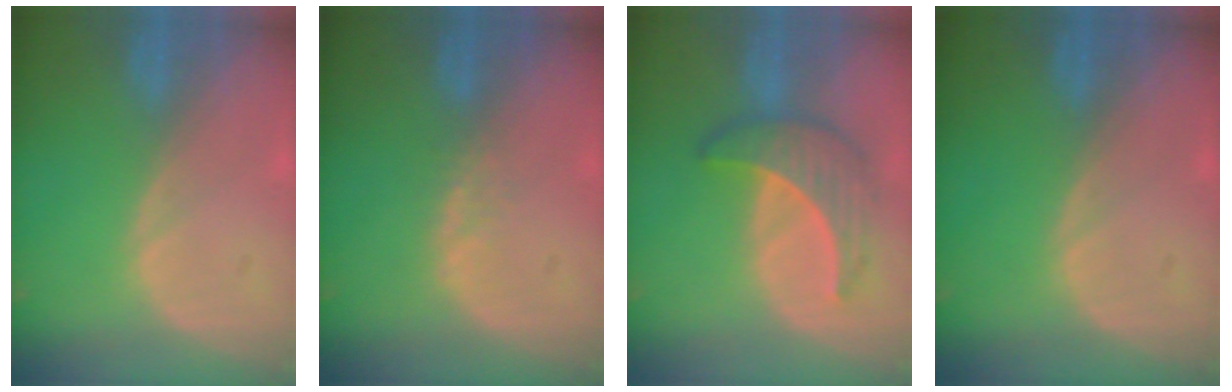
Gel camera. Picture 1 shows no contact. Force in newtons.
{"total": 1.4, "press": 1.4, "slide": 0.3}
{"total": 6.4, "press": 6.3, "slide": 1.0}
{"total": 0.0}